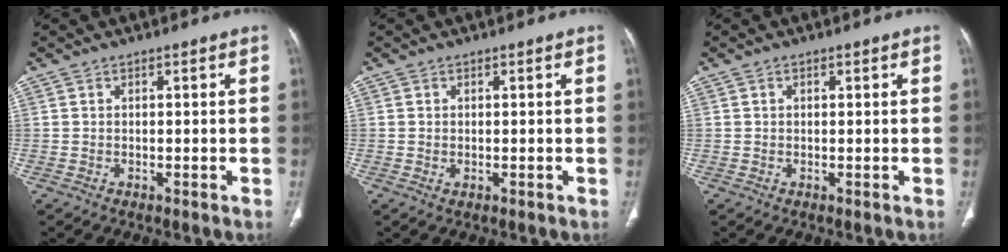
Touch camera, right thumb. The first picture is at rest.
{"total": 0.6, "force": [-0.1, 0.4, 0.4], "torque": [-0.010, -0.003, 0.001]}
{"total": 0.5, "force": [0.2, 0.3, 0.3], "torque": [-0.004, 0.000, 0.003]}